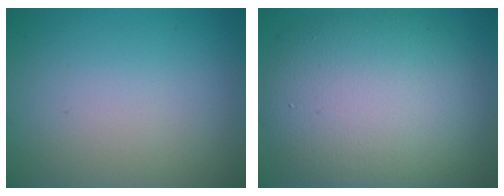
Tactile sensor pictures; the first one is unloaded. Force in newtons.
{"total": 11.3, "press": 11.3, "slide": 0.7}